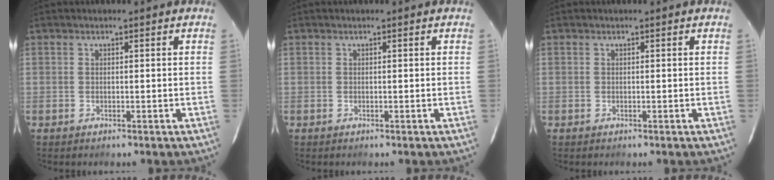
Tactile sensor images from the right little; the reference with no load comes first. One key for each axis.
{"total": 0.0}
{"total": 0.0}